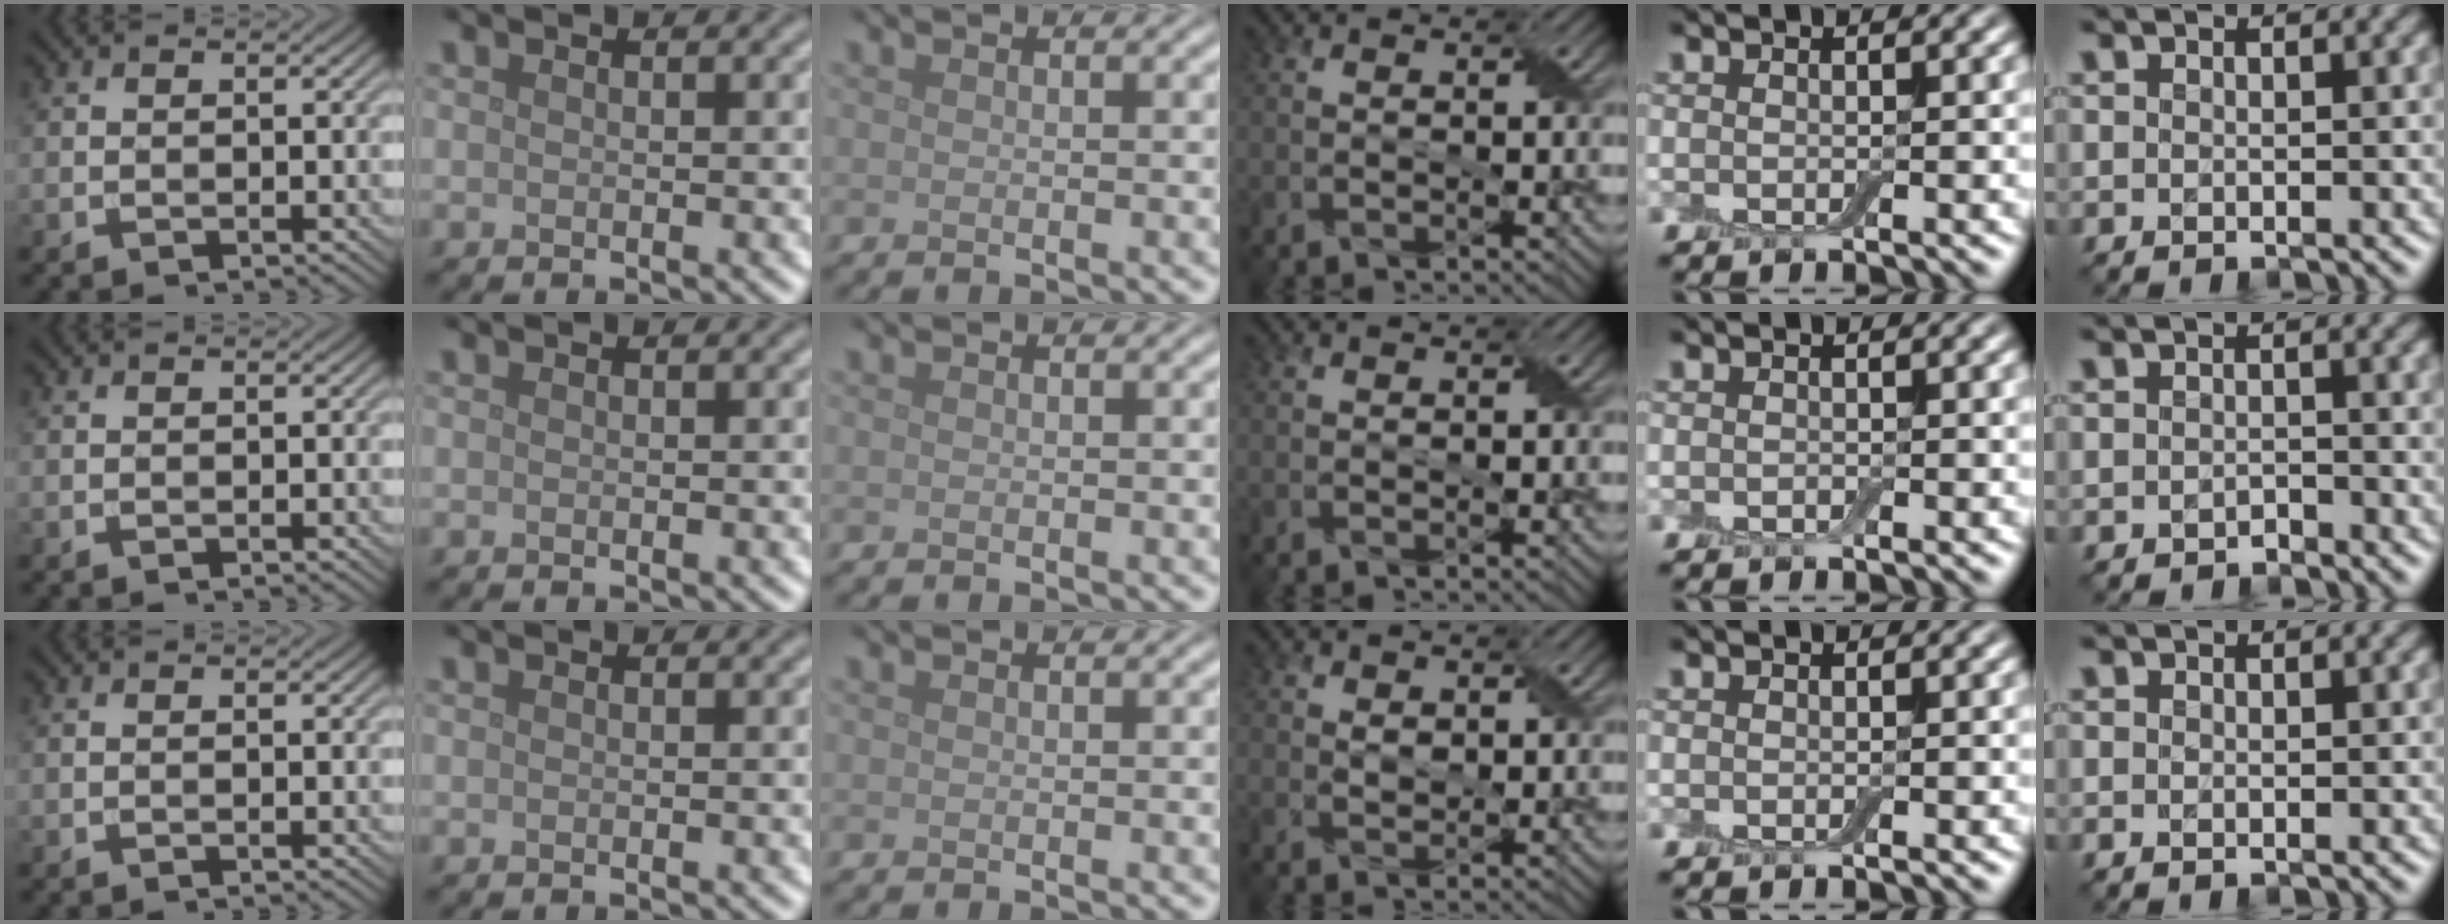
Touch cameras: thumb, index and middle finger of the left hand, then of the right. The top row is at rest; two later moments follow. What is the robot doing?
{"motion": "peel", "object": "aluminum foil"}